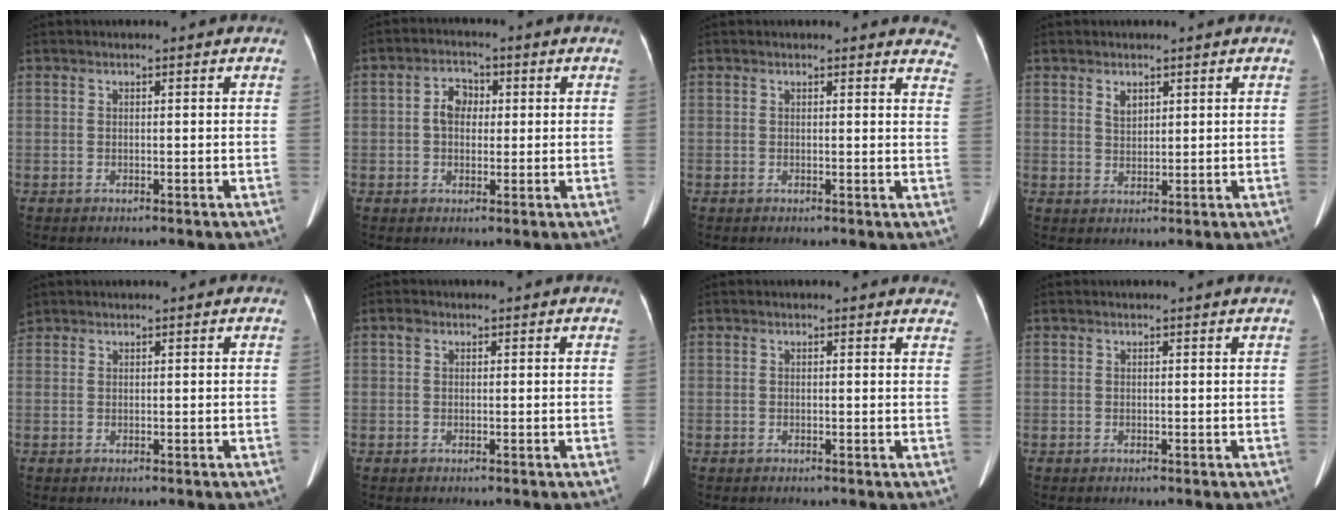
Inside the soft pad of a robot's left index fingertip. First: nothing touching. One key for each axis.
{"total": 4.0, "fx": 0.4, "fy": 2.8, "fz": 2.8, "tx": -0.053, "ty": 0.018, "tz": 0.007}
{"total": 6.6, "fx": 6.4, "fy": 1.4, "fz": 0.7, "tx": 0.028, "ty": -0.026, "tz": 0.028}
{"total": 2.0, "fx": 1.2, "fy": 1.1, "fz": 1.2, "tx": -0.023, "ty": 0.007, "tz": 0.027}
{"total": 1.3, "fx": 1.2, "fy": 0.5, "fz": 0.3, "tx": -0.018, "ty": 0.014, "tz": 0.029}
{"total": 1.0, "fx": 0.5, "fy": 0.7, "fz": 0.5, "tx": -0.013, "ty": 0.013, "tz": 0.009}
{"total": 3.8, "fx": 3.7, "fy": 0.9, "fz": 0.3, "tx": 0.008, "ty": -0.015, "tz": 0.012}
{"total": 0.8, "fx": 0.7, "fy": -0.1, "fz": 0.3, "tx": -0.010, "ty": -0.003, "tz": 0.011}